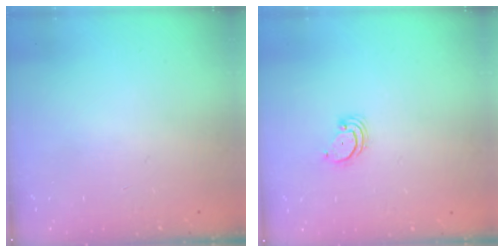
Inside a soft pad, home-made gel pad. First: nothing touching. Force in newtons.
{"total": 2.2, "press": 2.2, "slide": 0.3}